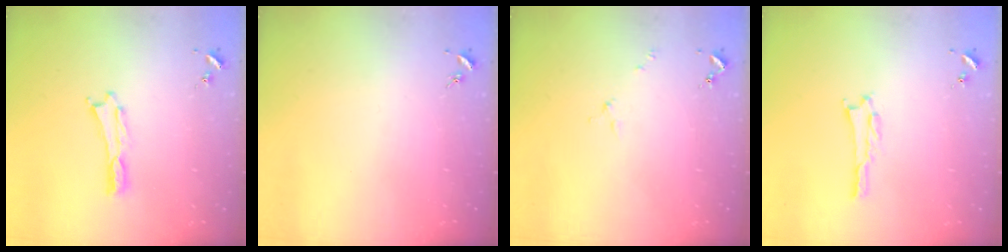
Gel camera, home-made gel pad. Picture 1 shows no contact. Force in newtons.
{"total": 0.0}
{"total": 1.7, "press": 1.7, "slide": 0.3}
{"total": 0.6, "press": 0.6, "slide": 0.1}